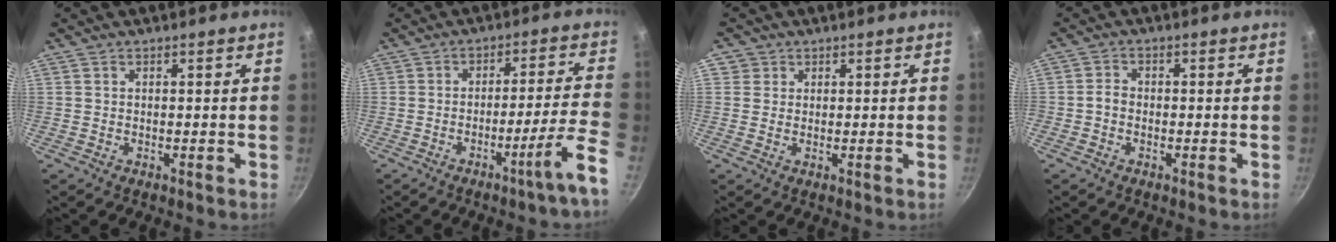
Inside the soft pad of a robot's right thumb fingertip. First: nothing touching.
{"total": 10.2, "force": [-5.4, -0.7, 8.6], "torque": [-0.119, 0.035, -0.081]}
{"total": 2.2, "force": [0.6, 2.1, 0.2], "torque": [0.017, 0.003, 0.004]}
{"total": 1.9, "force": [-0.8, 1.3, 1.1], "torque": [-0.025, 0.016, -0.020]}